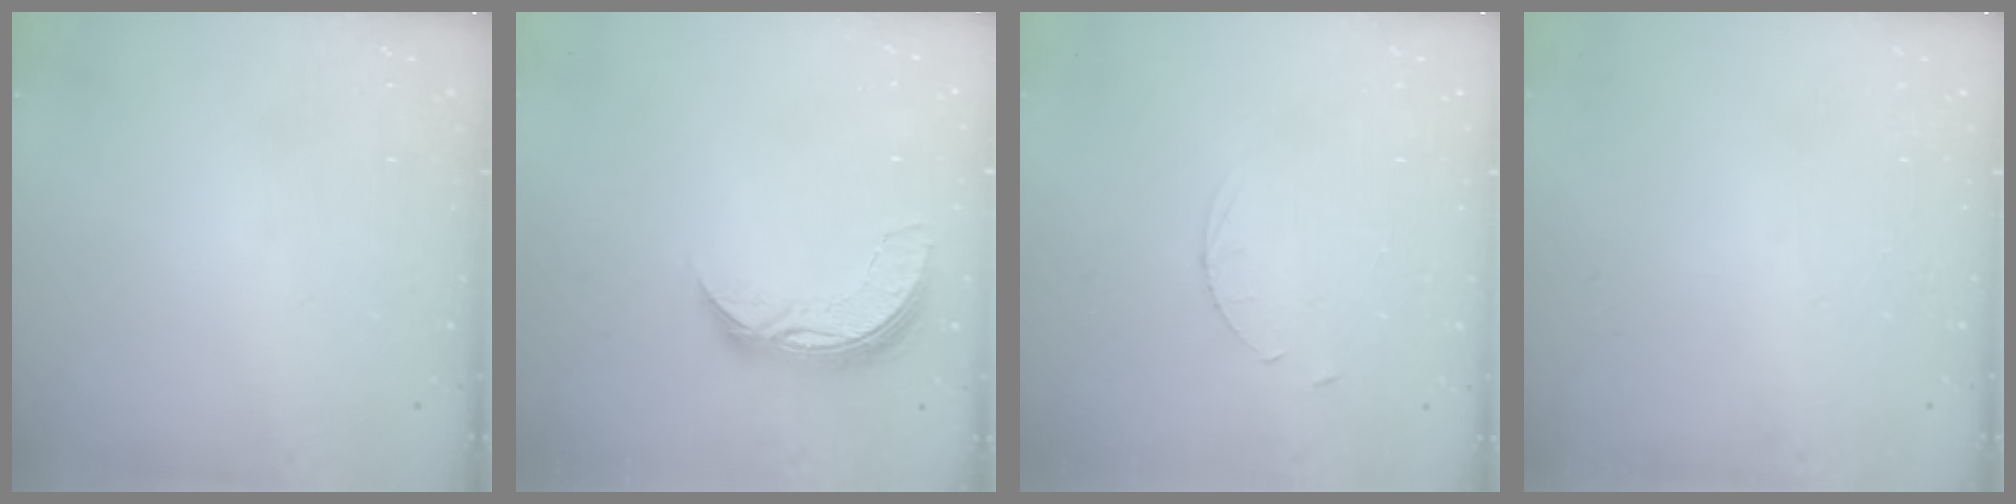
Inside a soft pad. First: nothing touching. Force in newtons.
{"total": 8.9, "press": 8.9, "slide": 0.4}
{"total": 3.0, "press": 2.9, "slide": 0.4}
{"total": 0.0}